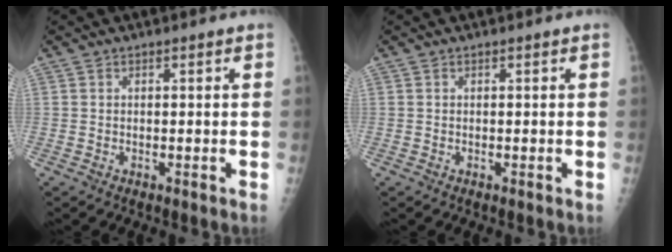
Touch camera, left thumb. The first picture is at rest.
{"total": 0.0}